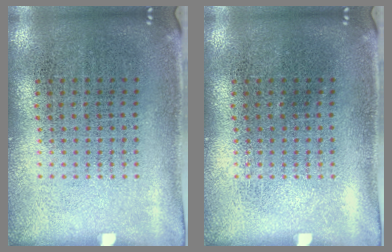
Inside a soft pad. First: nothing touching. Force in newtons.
{"total": 0.0}